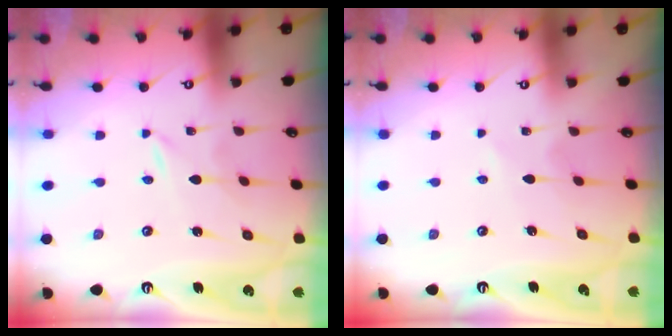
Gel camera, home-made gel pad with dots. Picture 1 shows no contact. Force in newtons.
{"total": 0.6, "press": 0.6, "slide": 0.2}